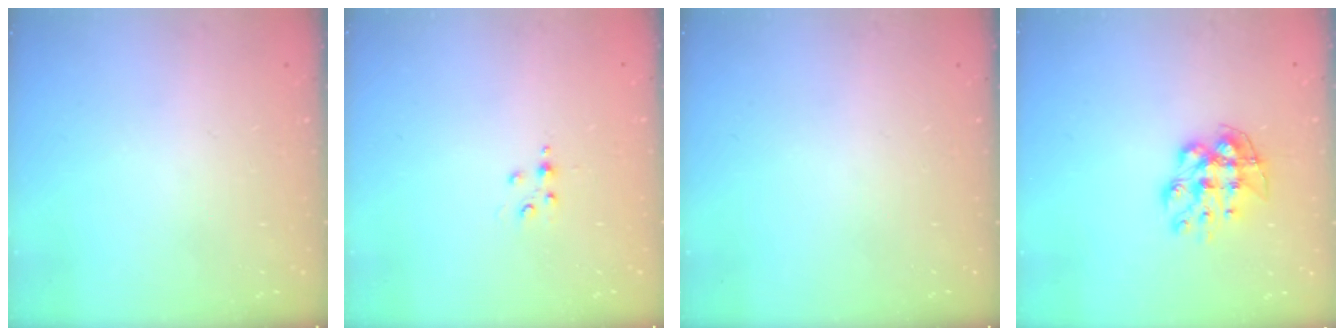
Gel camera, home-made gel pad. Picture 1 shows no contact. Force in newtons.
{"total": 2.8, "press": 2.8, "slide": 0.4}
{"total": 0.0}
{"total": 9.1, "press": 9.0, "slide": 0.6}